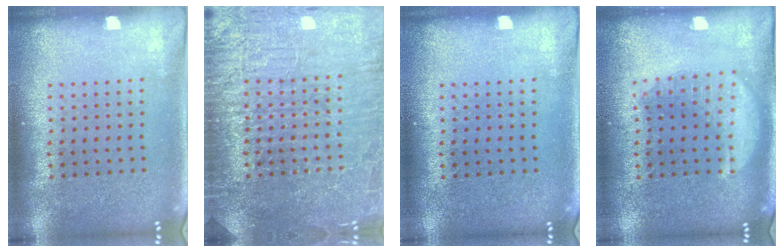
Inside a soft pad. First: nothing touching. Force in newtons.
{"total": 7.1, "press": 7.1, "slide": 1.0}
{"total": 0.0}
{"total": 2.1, "press": 2.1, "slide": 0.1}